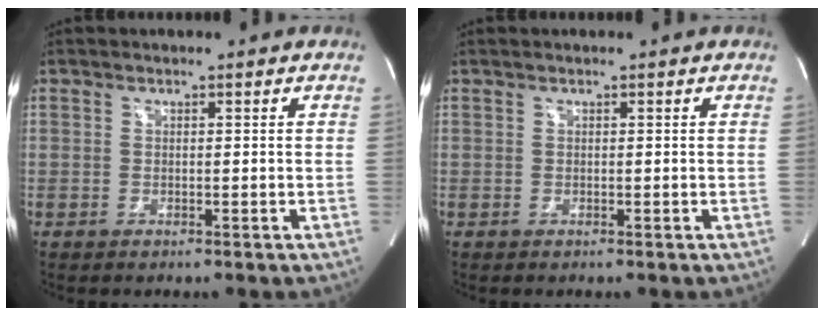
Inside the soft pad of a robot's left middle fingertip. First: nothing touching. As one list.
[{"total": 0.0}]